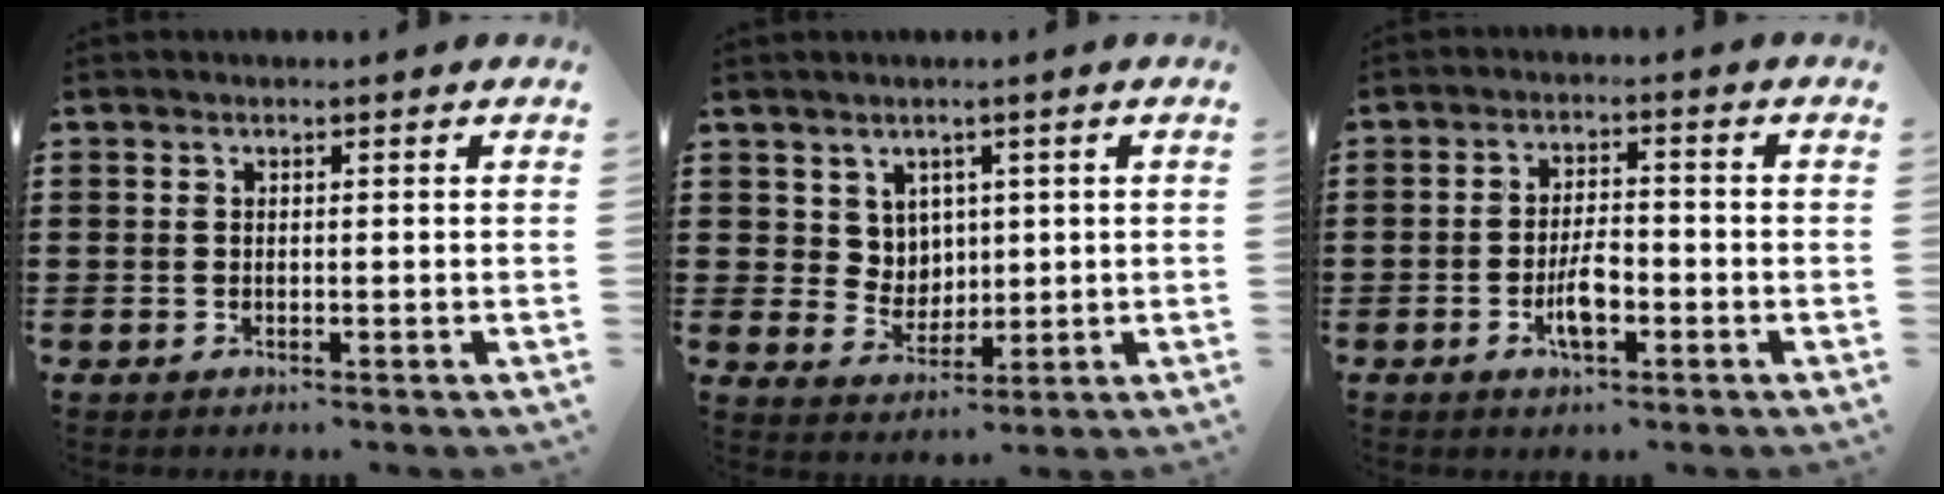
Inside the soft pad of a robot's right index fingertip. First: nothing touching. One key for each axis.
{"total": 4.3, "fx": 2.4, "fy": 3.5, "fz": 0.7, "tx": -0.032, "ty": 0.003, "tz": 0.044}
{"total": 4.8, "fx": -1.8, "fy": 1.7, "fz": 4.2, "tx": -0.085, "ty": 0.002, "tz": -0.035}